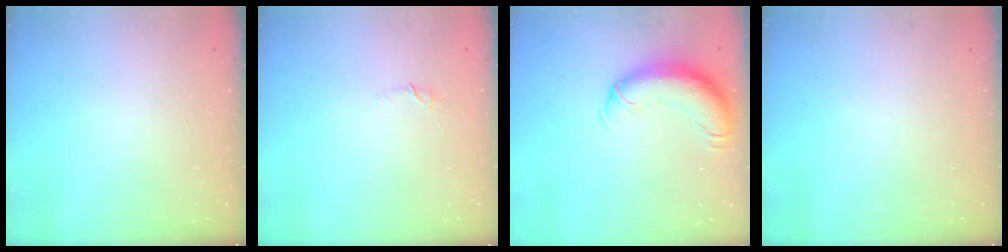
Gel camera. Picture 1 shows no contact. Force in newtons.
{"total": 4.5, "press": 4.4, "slide": 1.0}
{"total": 13.5, "press": 13.1, "slide": 3.5}
{"total": 0.0}